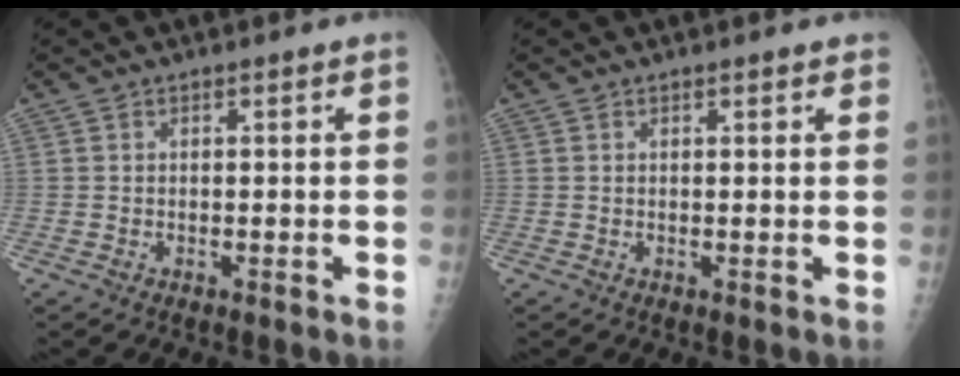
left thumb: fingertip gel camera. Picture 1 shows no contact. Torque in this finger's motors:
{"motor_torque": [-0.16, 0.00, 0.00, 0.09, 0.04]}